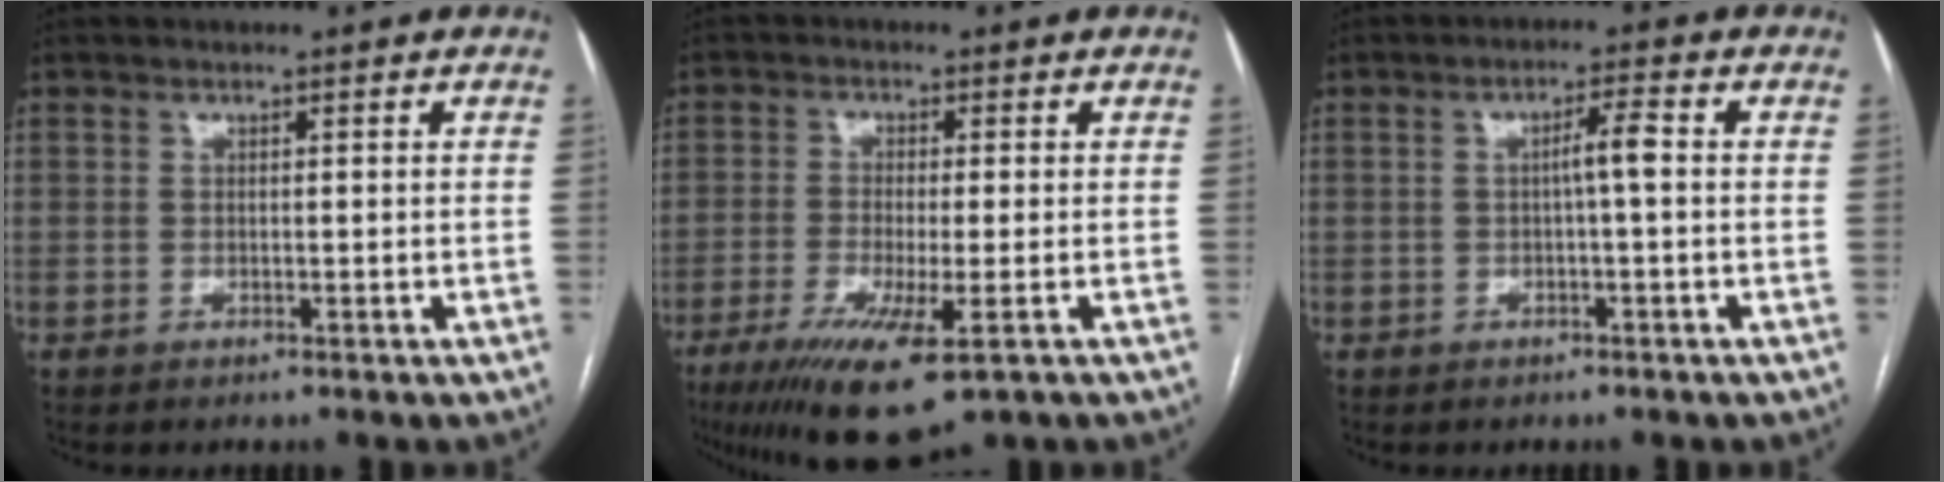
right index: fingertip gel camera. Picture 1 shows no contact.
{"total": 11.1, "force": [-6.0, 1.7, 9.2], "torque": [-0.160, -0.032, -0.096]}
{"total": 2.9, "force": [-0.1, 0.0, 2.9], "torque": [-0.051, 0.006, 0.001]}